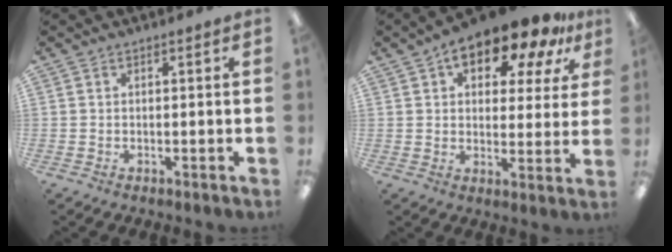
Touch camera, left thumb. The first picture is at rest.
{"total": 13.7, "force": [9.8, 5.7, 7.5], "torque": [-0.115, -0.052, 0.168]}